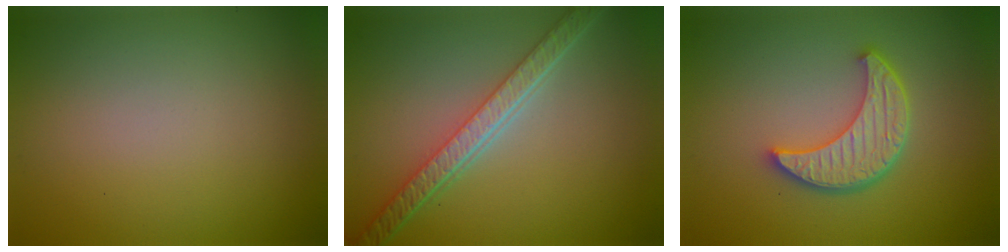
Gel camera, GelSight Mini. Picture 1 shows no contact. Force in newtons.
{"total": 5.7, "press": 4.3, "slide": 3.7}
{"total": 4.9, "press": 3.9, "slide": 2.9}